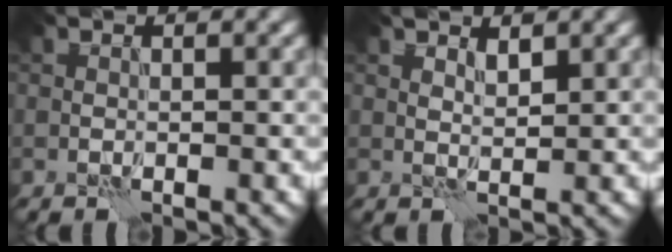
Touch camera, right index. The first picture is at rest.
{"total": 1.6, "force": [1.1, 0.5, 1.0], "torque": [-0.019, -0.002, 0.022]}